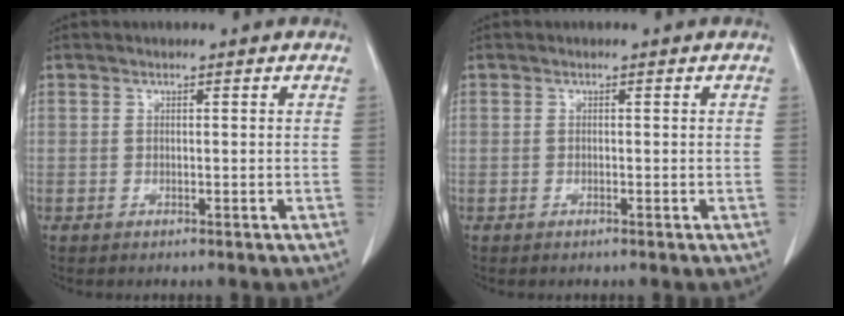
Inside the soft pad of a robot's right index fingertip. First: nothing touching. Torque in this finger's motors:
{"motor_torque": [-0.07, 0.11, -0.01, -0.01]}